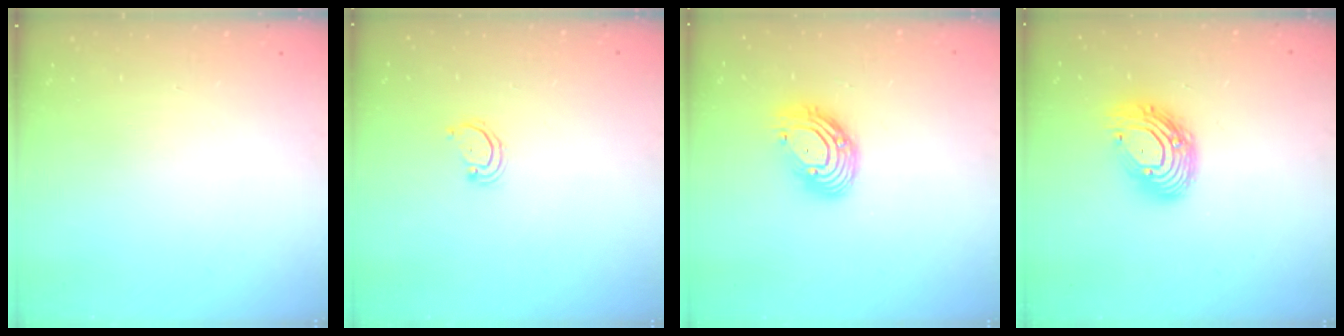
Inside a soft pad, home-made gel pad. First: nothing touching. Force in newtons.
{"total": 2.4, "press": 2.4, "slide": 0.2}
{"total": 11.1, "press": 11.1, "slide": 0.7}
{"total": 13.1, "press": 13.1, "slide": 1.1}